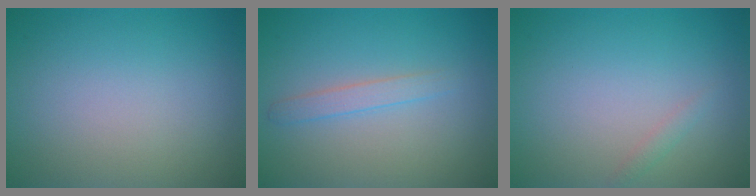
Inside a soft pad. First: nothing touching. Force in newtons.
{"total": 1.5, "press": 1.4, "slide": 0.1}
{"total": 0.7, "press": 0.7, "slide": 0.1}